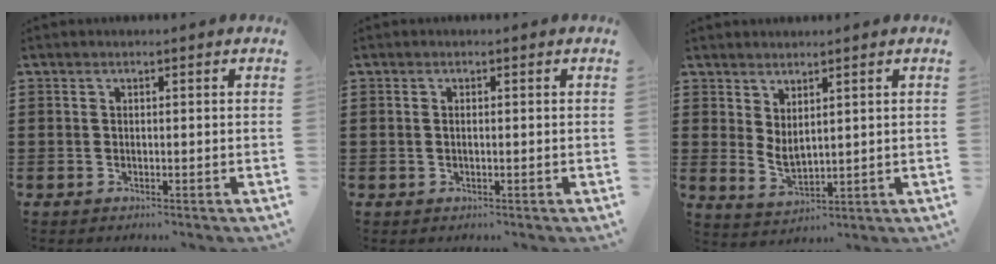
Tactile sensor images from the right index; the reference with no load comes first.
{"total": 0.5, "force": [0.0, 0.1, 0.5], "torque": [-0.011, -0.003, 0.000]}
{"total": 2.4, "force": [1.7, 1.0, 1.4], "torque": [-0.031, -0.001, 0.032]}